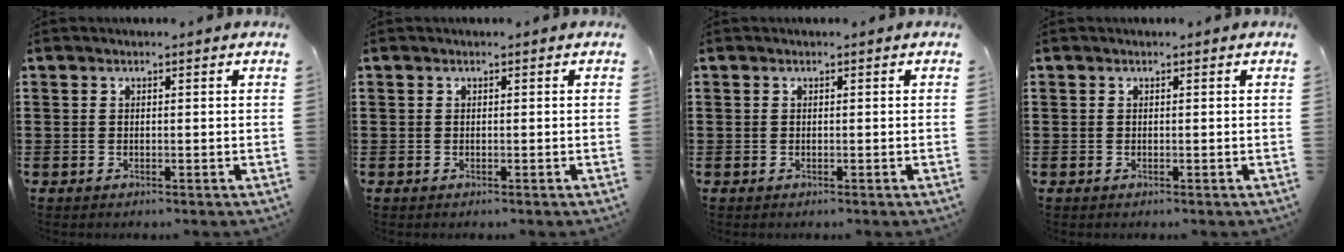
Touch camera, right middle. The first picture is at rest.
{"total": 0.0}
{"total": 0.0}
{"total": 0.0}